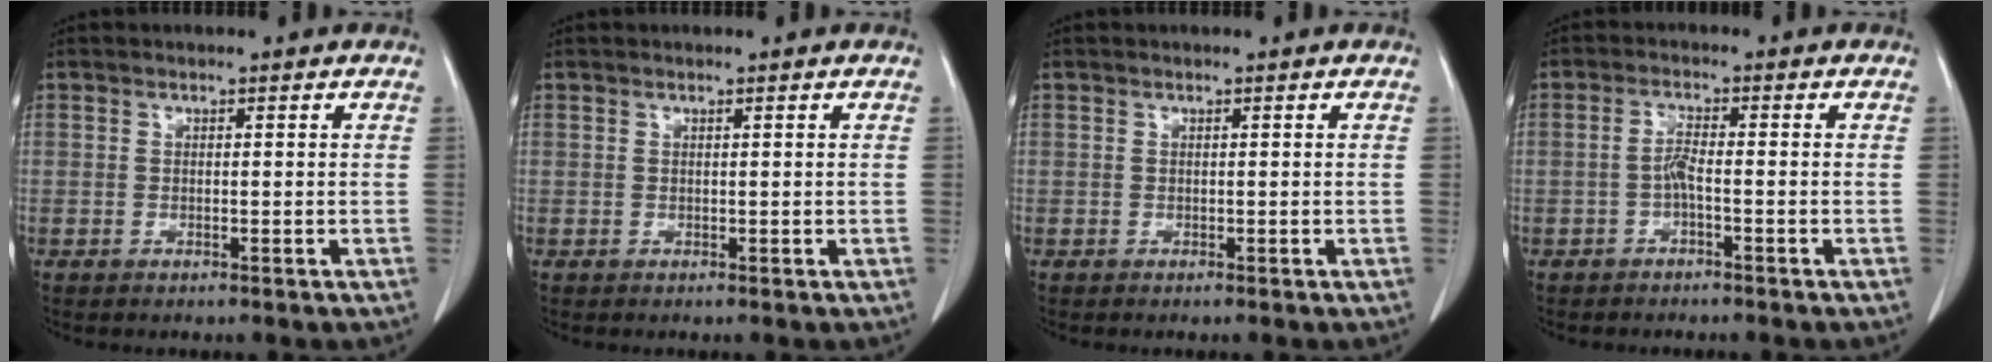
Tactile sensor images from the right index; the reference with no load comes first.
{"total": 0.0}
{"total": 0.0}
{"total": 2.3, "force": [-0.9, 0.1, 2.1], "torque": [-0.041, 0.002, -0.021]}